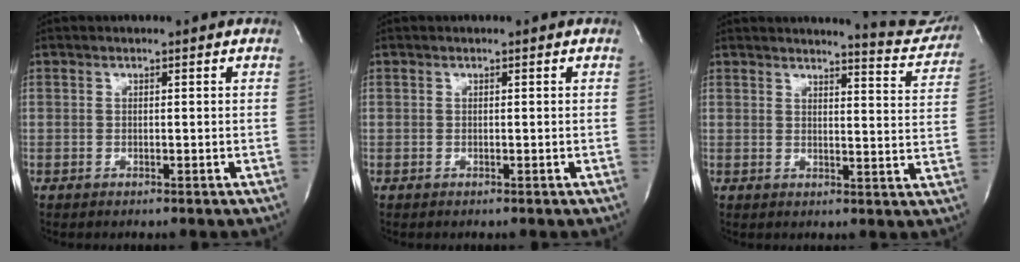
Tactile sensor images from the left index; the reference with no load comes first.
{"total": 0.0}
{"total": 9.9, "force": [9.8, 0.4, 1.5], "torque": [-0.011, -0.062, 0.094]}